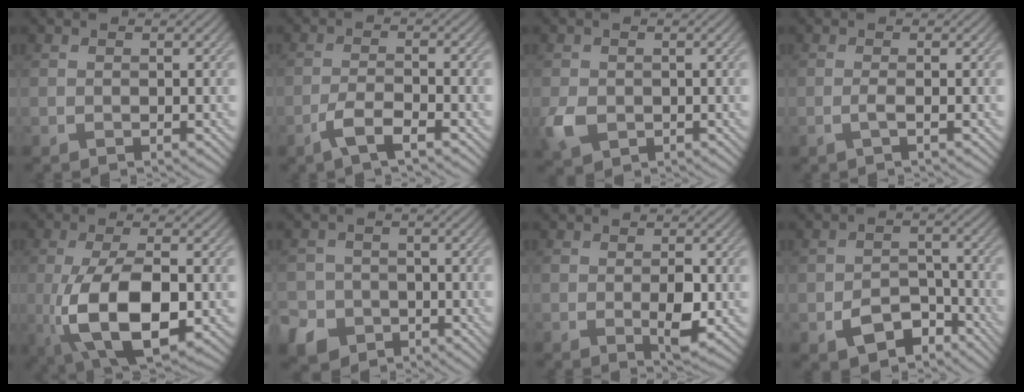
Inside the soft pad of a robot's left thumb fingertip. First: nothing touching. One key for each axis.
{"total": 4.1, "fx": -2.6, "fy": 0.9, "fz": 3.0, "tx": -0.068, "ty": 0.000, "tz": -0.059}
{"total": 3.9, "fx": -1.0, "fy": 3.0, "fz": 2.2, "tx": -0.055, "ty": -0.012, "tz": -0.022}
{"total": 1.5, "fx": -0.3, "fy": 0.2, "fz": 1.4, "tx": -0.026, "ty": 0.002, "tz": -0.013}
{"total": 13.8, "fx": -2.9, "fy": 6.3, "fz": 12.0, "tx": -0.250, "ty": -0.020, "tz": -0.044}
{"total": 6.3, "fx": -3.4, "fy": 5.0, "fz": 1.6, "tx": -0.043, "ty": -0.017, "tz": -0.073}
{"total": 4.0, "fx": -0.4, "fy": 2.1, "fz": 3.4, "tx": -0.066, "ty": -0.014, "tz": 0.000}
{"total": 5.9, "fx": -3.5, "fy": 3.6, "fz": 3.2, "tx": -0.058, "ty": -0.006, "tz": -0.067}